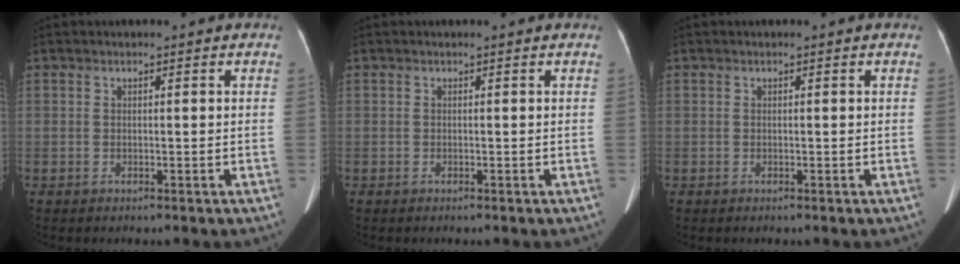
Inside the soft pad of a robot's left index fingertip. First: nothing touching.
{"total": 0.0}
{"total": 0.0}